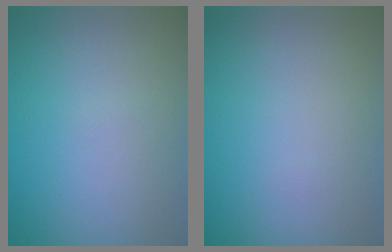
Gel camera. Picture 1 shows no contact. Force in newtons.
{"total": 0.0}